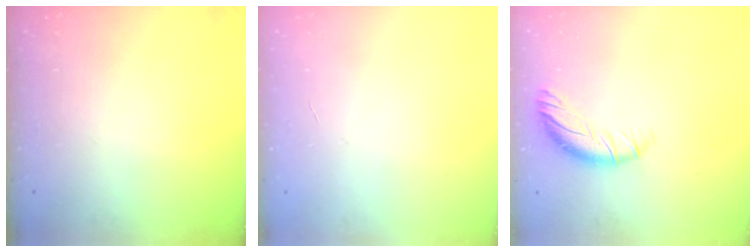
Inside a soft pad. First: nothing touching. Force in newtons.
{"total": 0.0}
{"total": 8.6, "press": 8.5, "slide": 0.9}